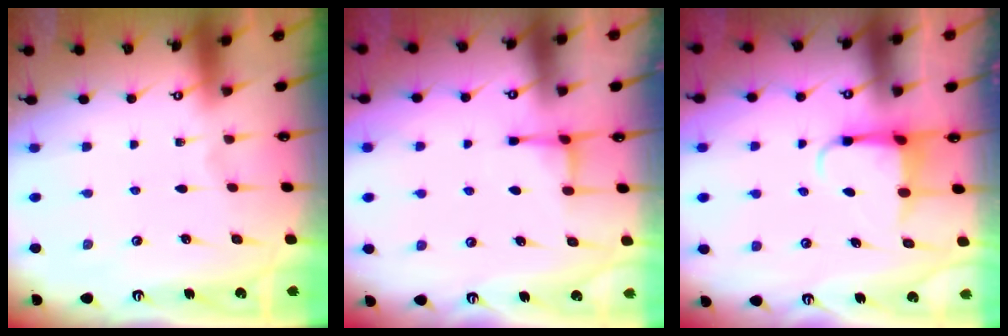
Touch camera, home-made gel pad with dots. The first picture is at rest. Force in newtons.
{"total": 3.2, "press": 3.1, "slide": 0.7}
{"total": 4.0, "press": 4.0, "slide": 0.4}